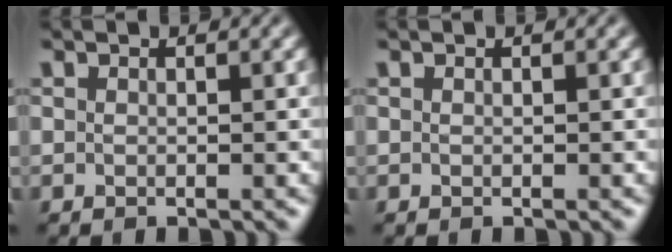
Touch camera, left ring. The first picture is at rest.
{"total": 0.0}